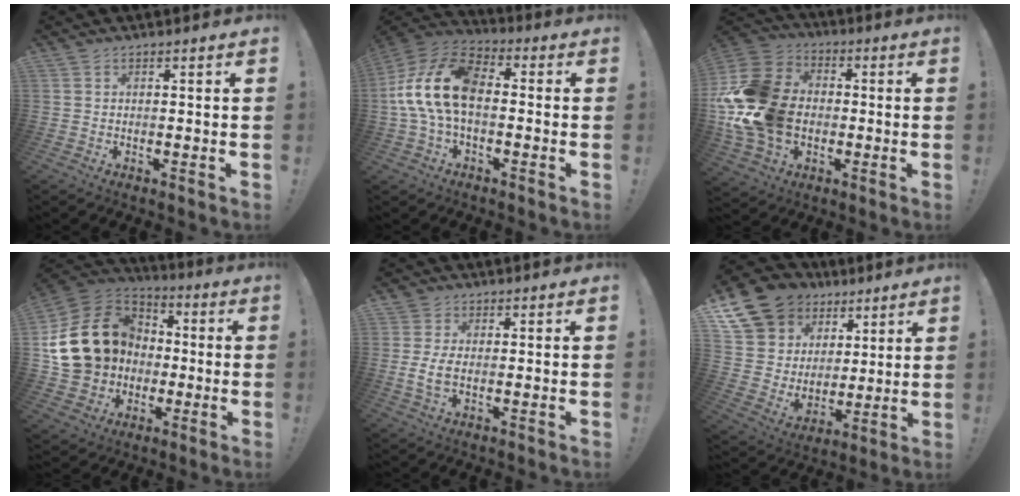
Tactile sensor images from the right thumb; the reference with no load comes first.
{"total": 16.9, "force": [-0.2, 10.3, 13.4], "torque": [-0.260, 0.022, 0.007]}
{"total": 24.0, "force": [-1.9, 18.2, 15.6], "torque": [-0.288, 0.026, -0.020]}
{"total": 21.7, "force": [1.8, 18.6, 11.2], "torque": [-0.189, 0.009, 0.070]}
{"total": 3.9, "force": [0.1, 2.3, 3.2], "torque": [-0.047, -0.003, 0.000]}
{"total": 15.2, "force": [9.4, 11.0, 4.6], "torque": [-0.089, -0.059, 0.202]}